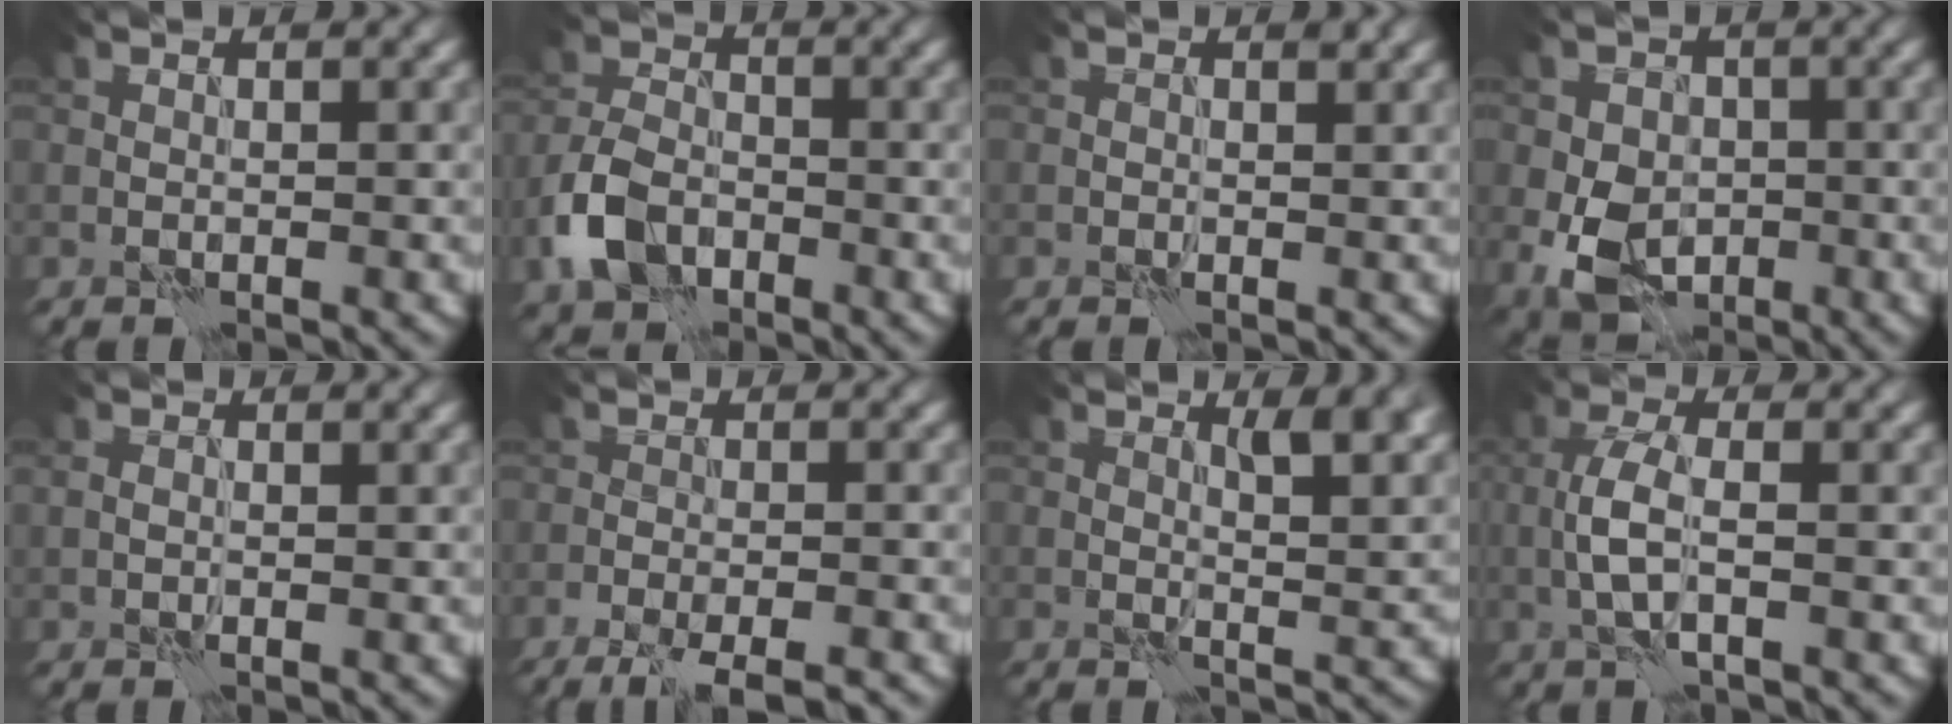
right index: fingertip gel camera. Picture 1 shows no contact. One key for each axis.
{"total": 5.3, "fx": -2.6, "fy": 3.6, "fz": 3.0, "tx": -0.068, "ty": 0.000, "tz": -0.057}
{"total": 0.8, "fx": 0.1, "fy": 0.5, "fz": 0.6, "tx": -0.003, "ty": -0.002, "tz": 0.000}
{"total": 6.5, "fx": -1.2, "fy": 5.0, "fz": 3.9, "tx": -0.077, "ty": -0.009, "tz": -0.028}
{"total": 1.4, "fx": 0.3, "fy": 1.0, "fz": 0.9, "tx": -0.018, "ty": -0.001, "tz": 0.008}
{"total": 6.0, "fx": -4.5, "fy": 1.4, "fz": 3.7, "tx": -0.054, "ty": -0.013, "tz": -0.067}
{"total": 4.1, "fx": 1.8, "fy": 1.2, "fz": 3.5, "tx": -0.050, "ty": -0.005, "tz": 0.029}
{"total": 3.4, "fx": -0.5, "fy": 1.1, "fz": 3.2, "tx": -0.072, "ty": 0.005, "tz": -0.016}